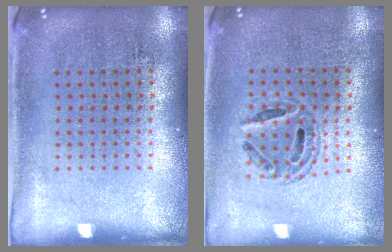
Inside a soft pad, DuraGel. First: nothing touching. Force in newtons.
{"total": 0.7, "press": 0.6, "slide": 0.2}